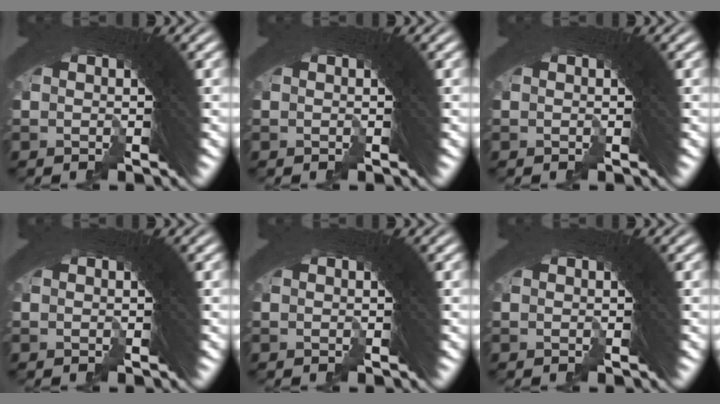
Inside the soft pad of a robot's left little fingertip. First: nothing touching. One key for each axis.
{"total": 0.0}
{"total": 0.0}
{"total": 0.0}
{"total": 0.0}
{"total": 0.0}